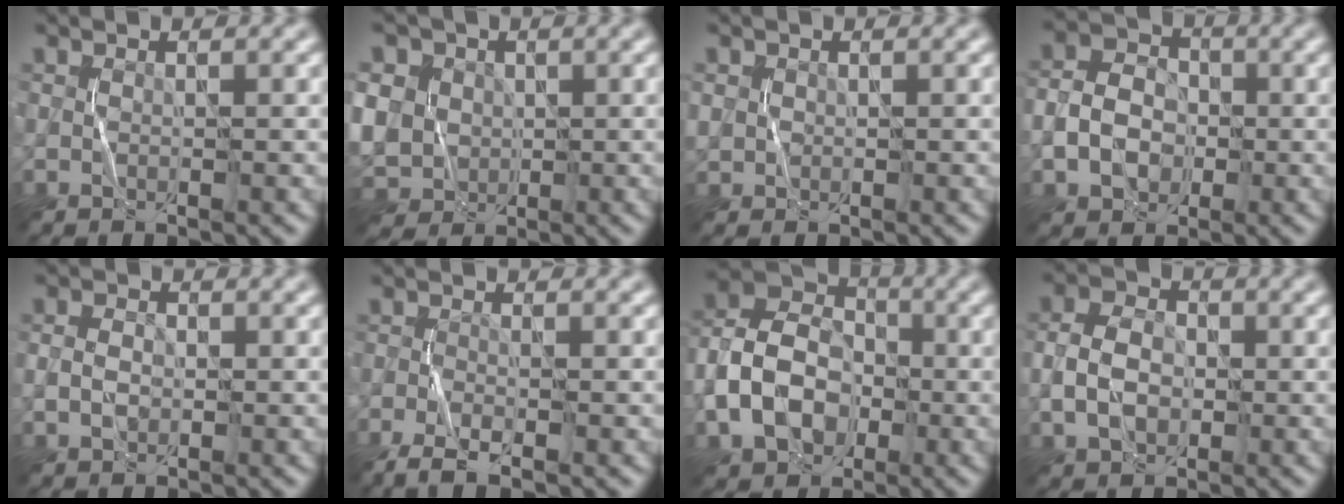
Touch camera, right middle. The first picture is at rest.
{"total": 9.6, "force": [1.4, 8.1, 5.1], "torque": [-0.120, 0.020, -0.006]}
{"total": 0.9, "force": [0.3, 0.8, 0.1], "torque": [-0.002, -0.002, 0.008]}
{"total": 4.2, "force": [-1.2, 3.4, 2.2], "torque": [-0.033, -0.001, -0.029]}
{"total": 1.4, "force": [-0.3, 1.0, 0.8], "torque": [-0.018, 0.000, -0.006]}
{"total": 2.8, "force": [-2.0, 0.5, 1.9], "torque": [-0.040, -0.006, -0.041]}
{"total": 7.8, "force": [-2.3, 5.9, 4.7], "torque": [-0.097, 0.001, -0.052]}
{"total": 3.7, "force": [-0.7, 2.7, 2.4], "torque": [-0.046, 0.004, -0.016]}